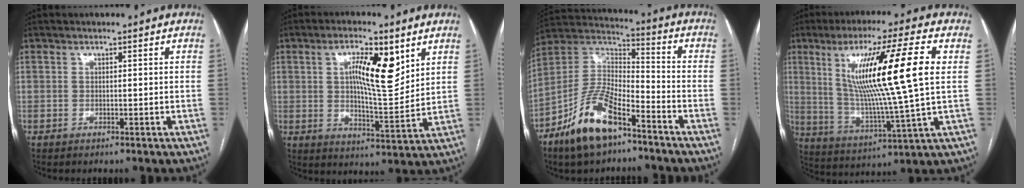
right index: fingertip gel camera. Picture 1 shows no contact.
{"total": 10.2, "force": [4.0, 2.6, 9.0], "torque": [-0.149, 0.002, 0.069]}
{"total": 13.9, "force": [-9.0, 4.9, 9.4], "torque": [-0.192, 0.010, -0.169]}
{"total": 18.4, "force": [4.4, -0.7, 17.9], "torque": [-0.317, -0.004, 0.069]}